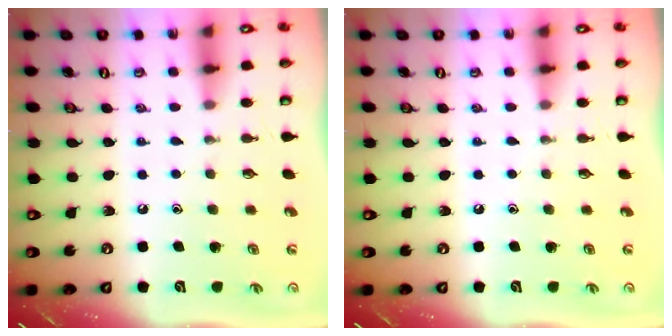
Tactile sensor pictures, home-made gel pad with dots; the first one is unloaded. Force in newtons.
{"total": 0.0}